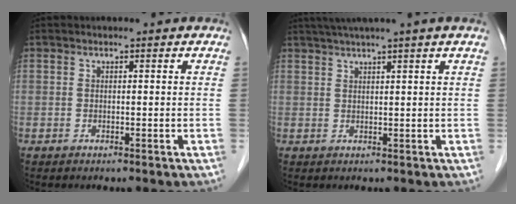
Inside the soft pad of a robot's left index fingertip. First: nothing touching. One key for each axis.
{"total": 6.7, "fx": 5.3, "fy": -1.5, "fz": 3.8, "tx": -0.054, "ty": 0.025, "tz": 0.078}